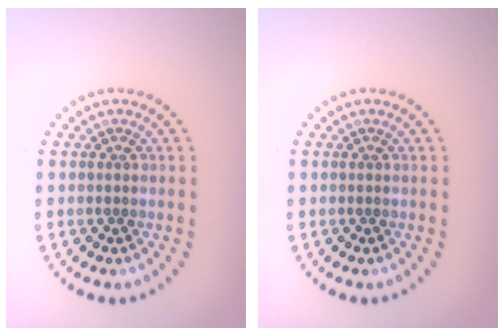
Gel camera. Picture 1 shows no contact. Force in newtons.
{"total": 0.0}